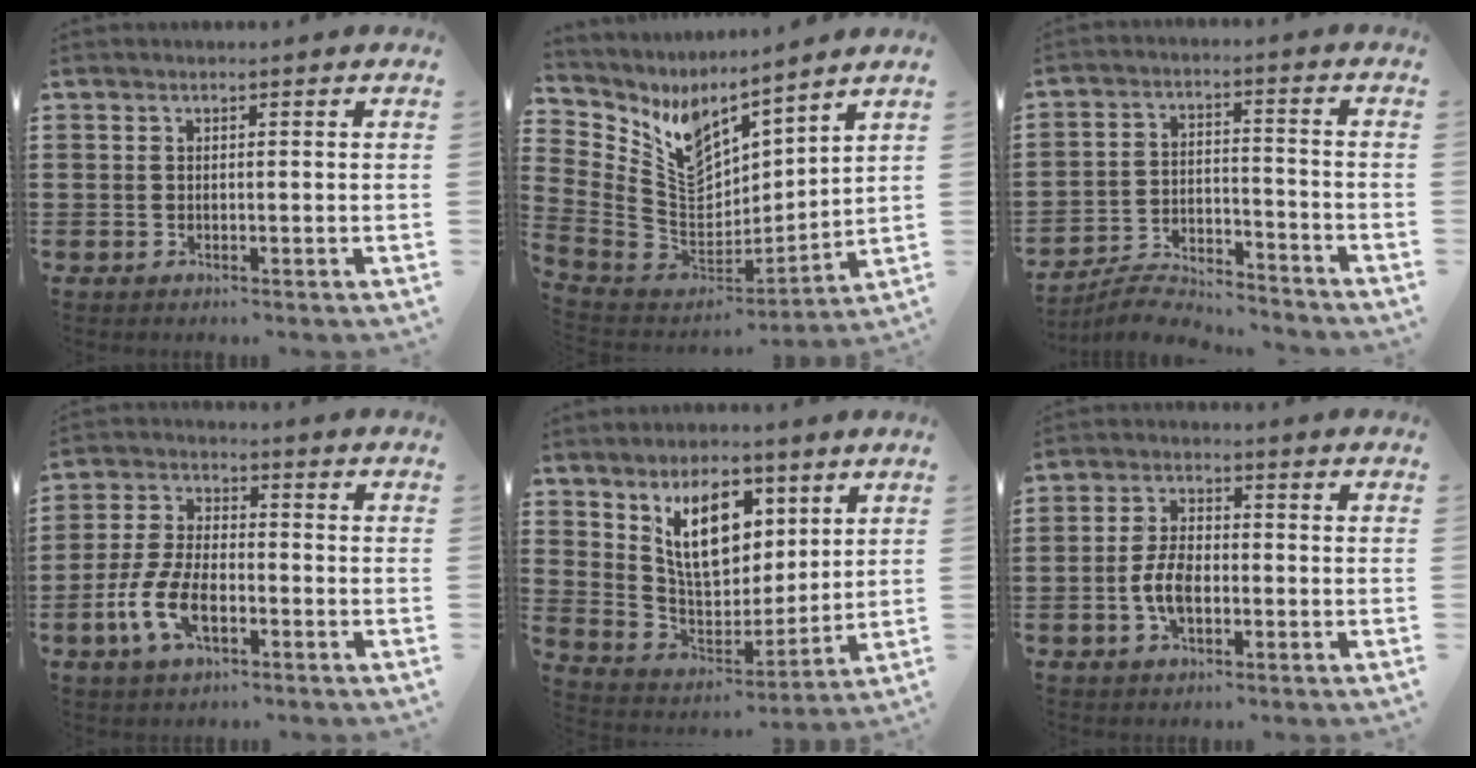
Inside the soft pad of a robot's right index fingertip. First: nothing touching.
{"total": 8.1, "force": [5.0, 4.6, 4.4], "torque": [-0.115, -0.038, 0.091]}
{"total": 5.5, "force": [-5.4, 0.5, 1.0], "torque": [-0.029, 0.006, -0.108]}
{"total": 8.1, "force": [-3.2, 3.8, 6.4], "torque": [-0.161, -0.008, -0.067]}
{"total": 11.9, "force": [6.1, 6.4, 8.0], "torque": [-0.153, -0.004, 0.114]}
{"total": 5.5, "force": [-1.2, 2.9, 4.6], "torque": [-0.108, 0.000, -0.029]}